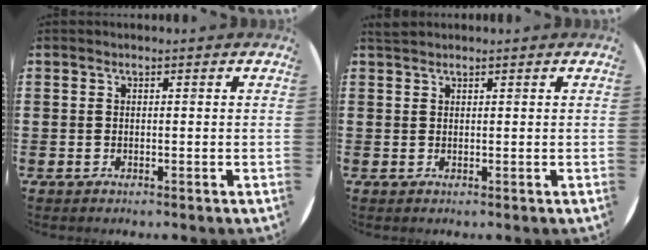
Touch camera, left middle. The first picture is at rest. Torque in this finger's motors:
{"motor_torque": [0.20, -0.28, -0.21, -0.07]}